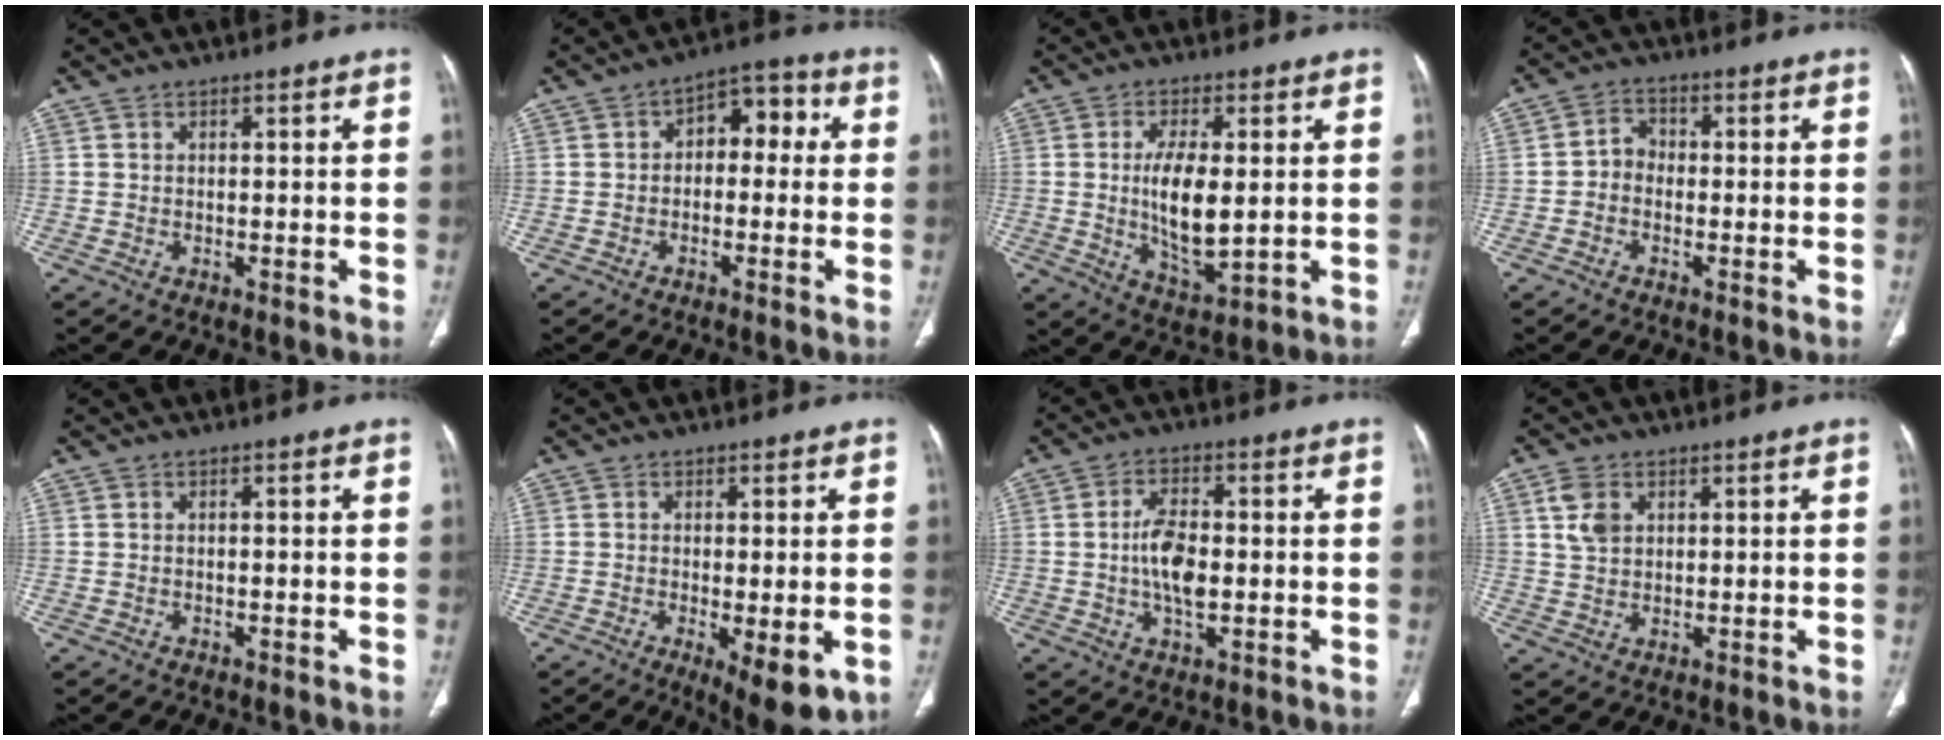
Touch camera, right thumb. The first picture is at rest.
{"total": 7.3, "force": [0.4, 4.8, 5.5], "torque": [-0.042, 0.034, -0.008]}
{"total": 10.8, "force": [0.3, 4.4, 9.9], "torque": [-0.176, -0.021, 0.014]}
{"total": 3.5, "force": [-0.9, 2.9, 1.7], "torque": [-0.016, 0.015, -0.028]}
{"total": 0.0}
{"total": 9.1, "force": [-2.9, 2.9, 8.1], "torque": [-0.116, -0.017, -0.038]}
{"total": 7.7, "force": [-0.5, 3.8, 6.6], "torque": [-0.124, 0.005, -0.011]}
{"total": 4.7, "force": [1.8, 3.3, 2.8], "torque": [-0.049, 0.000, 0.039]}